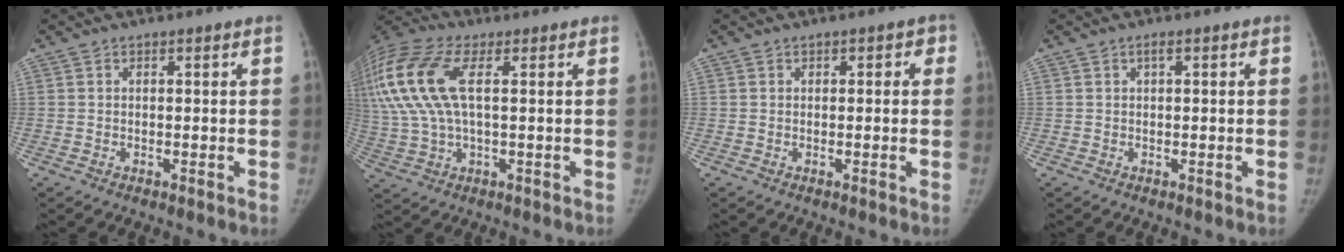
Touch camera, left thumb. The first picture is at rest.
{"total": 19.4, "force": [4.8, 9.3, 16.3], "torque": [-0.405, 0.021, 0.085]}
{"total": 1.9, "force": [0.4, 1.3, 1.3], "torque": [0.004, 0.005, -0.002]}
{"total": 0.9, "force": [0.4, 0.3, 0.8], "torque": [-0.013, 0.002, 0.003]}